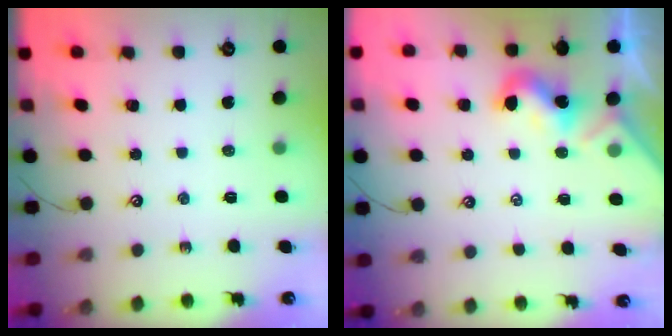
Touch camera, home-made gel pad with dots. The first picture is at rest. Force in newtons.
{"total": 2.0, "press": 2.0, "slide": 0.4}